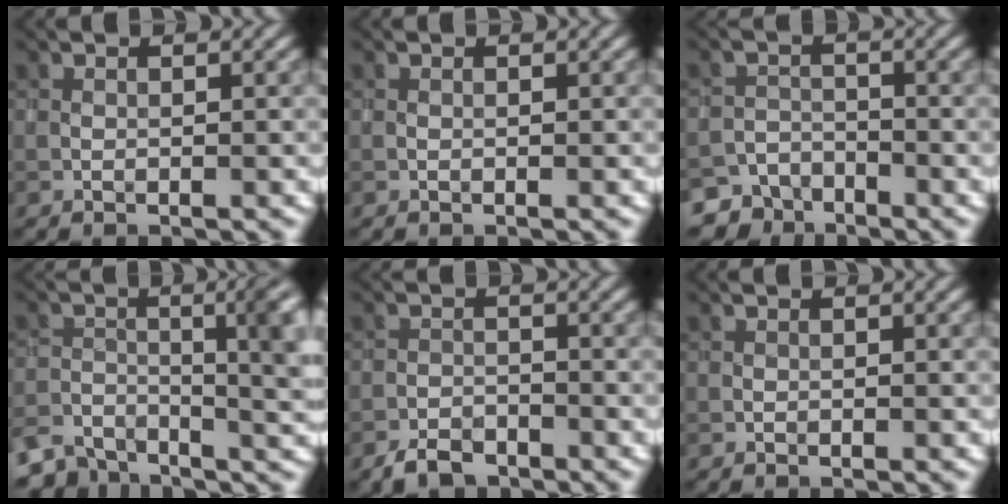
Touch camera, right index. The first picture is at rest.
{"total": 0.0}
{"total": 3.1, "force": [-2.8, 1.3, -0.4], "torque": [0.019, -0.006, -0.051]}
{"total": 8.0, "force": [-4.6, 3.9, 5.3], "torque": [-0.078, -0.027, -0.073]}
{"total": 1.9, "force": [-1.7, 0.6, 0.2], "torque": [-0.004, 0.002, -0.038]}
{"total": 0.0}